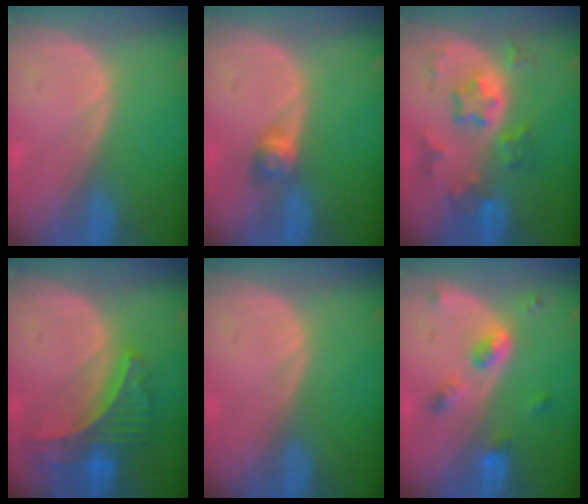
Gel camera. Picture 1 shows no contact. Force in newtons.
{"total": 2.9, "press": 2.5, "slide": 1.4}
{"total": 7.3, "press": 6.5, "slide": 3.2}
{"total": 7.8, "press": 6.8, "slide": 3.8}
{"total": 0.0}
{"total": 5.1, "press": 4.5, "slide": 2.3}